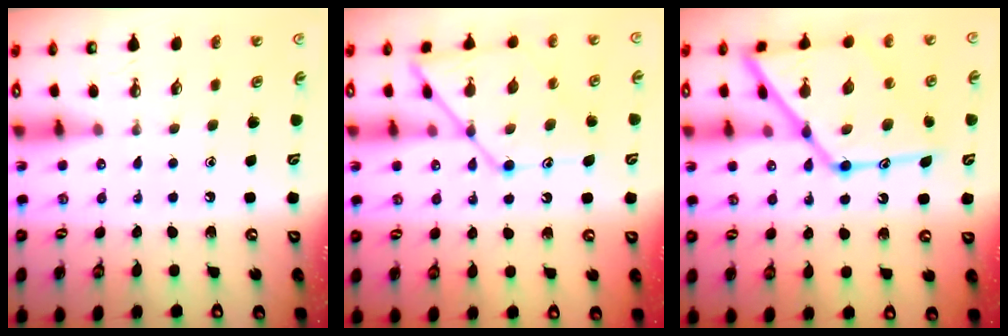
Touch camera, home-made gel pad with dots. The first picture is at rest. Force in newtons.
{"total": 14.9, "press": 14.8, "slide": 1.2}
{"total": 22.1, "press": 22.0, "slide": 1.8}